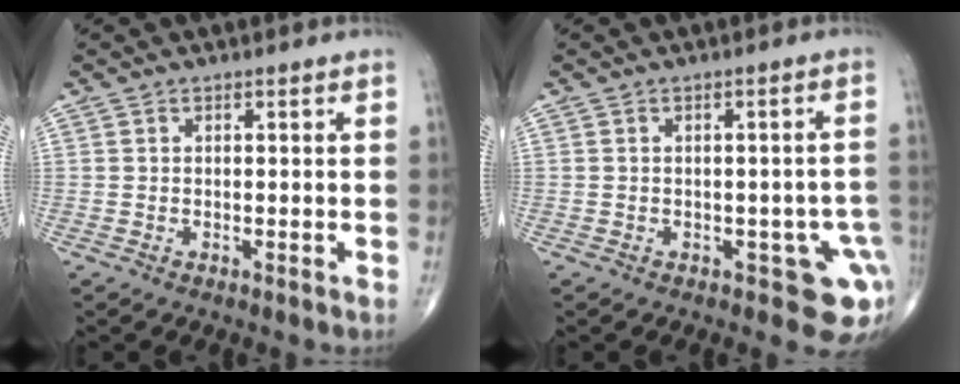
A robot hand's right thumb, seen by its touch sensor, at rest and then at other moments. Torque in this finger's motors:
{"motor_torque": [1.12, 0.99, 0.70, -0.81, 0.11]}